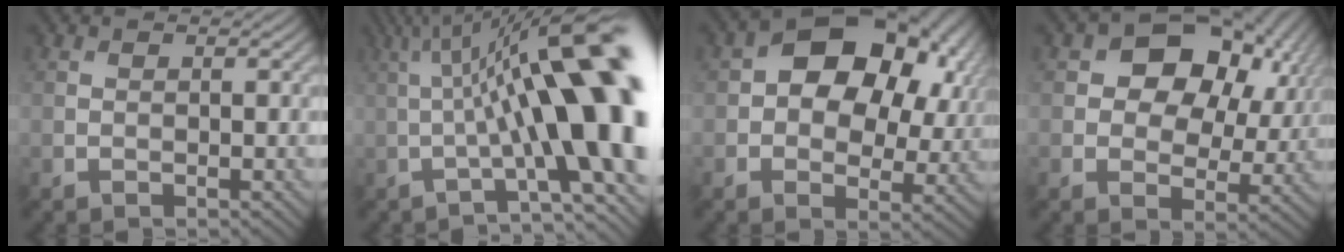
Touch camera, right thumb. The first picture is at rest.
{"total": 16.9, "force": [0.1, 4.0, 16.4], "torque": [-0.216, 0.024, 0.007]}
{"total": 12.9, "force": [3.7, 9.0, 8.5], "torque": [-0.129, -0.001, 0.057]}
{"total": 13.0, "force": [4.9, 9.2, 7.7], "torque": [-0.133, 0.013, 0.074]}